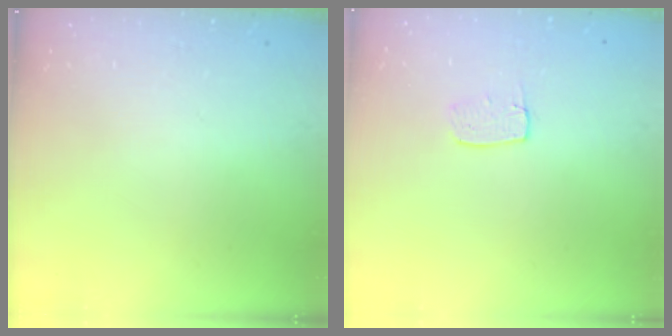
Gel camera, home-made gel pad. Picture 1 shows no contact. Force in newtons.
{"total": 6.0, "press": 6.0, "slide": 0.3}